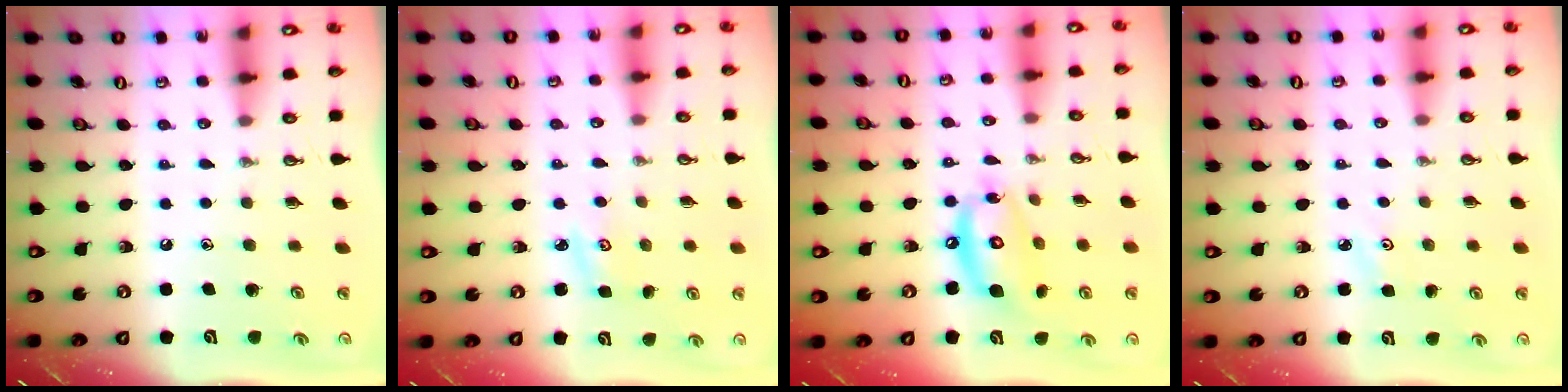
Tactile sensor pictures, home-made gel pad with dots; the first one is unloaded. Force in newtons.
{"total": 3.0, "press": 3.0, "slide": 0.4}
{"total": 13.2, "press": 13.2, "slide": 1.5}
{"total": 2.1, "press": 2.1, "slide": 0.3}